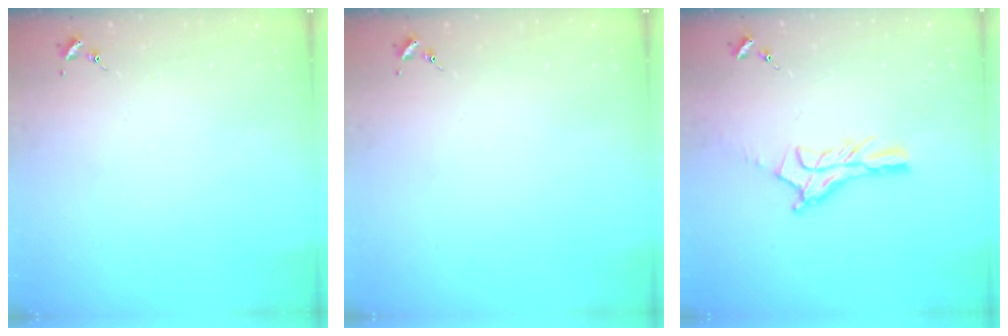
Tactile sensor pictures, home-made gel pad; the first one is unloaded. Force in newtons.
{"total": 0.0}
{"total": 11.1, "press": 11.0, "slide": 0.8}